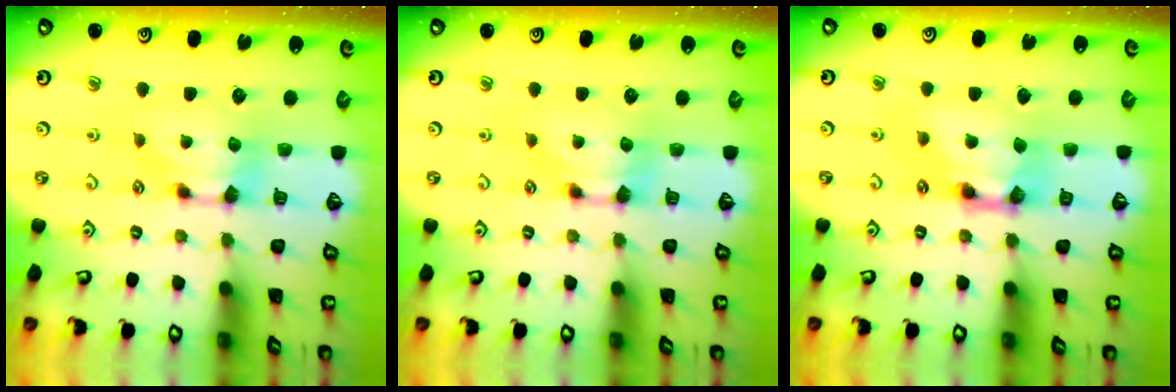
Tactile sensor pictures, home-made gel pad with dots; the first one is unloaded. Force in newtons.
{"total": 0.0}
{"total": 4.6, "press": 4.6, "slide": 0.4}